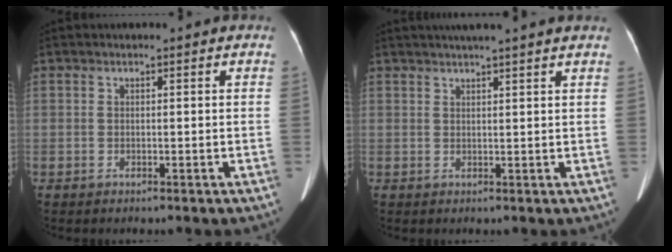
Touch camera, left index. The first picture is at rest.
{"total": 7.4, "force": [6.4, -0.6, 3.8], "torque": [-0.053, 0.028, 0.077]}